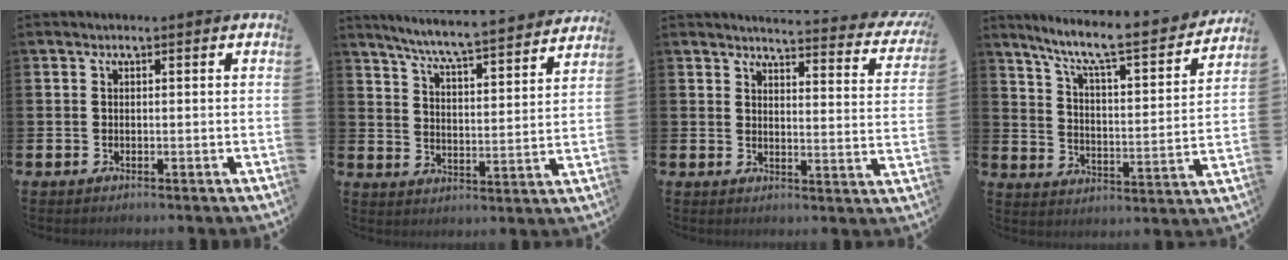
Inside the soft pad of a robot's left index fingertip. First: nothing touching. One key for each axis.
{"total": 6.9, "fx": 6.6, "fy": -0.4, "fz": 2.0, "tx": -0.068, "ty": -0.052, "tz": 0.112}
{"total": 3.7, "fx": 3.6, "fy": 0.1, "fz": 1.0, "tx": -0.024, "ty": -0.037, "tz": 0.054}
{"total": 7.9, "fx": 6.8, "fy": 1.0, "fz": 3.9, "tx": -0.102, "ty": -0.051, "tz": 0.108}